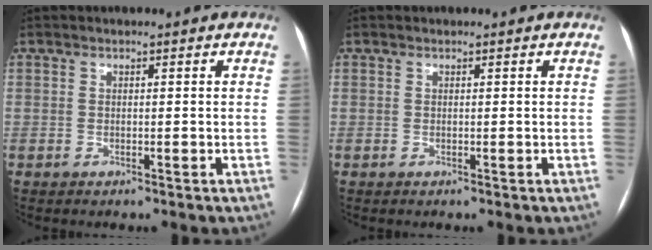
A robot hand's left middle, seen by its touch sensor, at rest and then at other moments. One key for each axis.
{"total": 0.0}